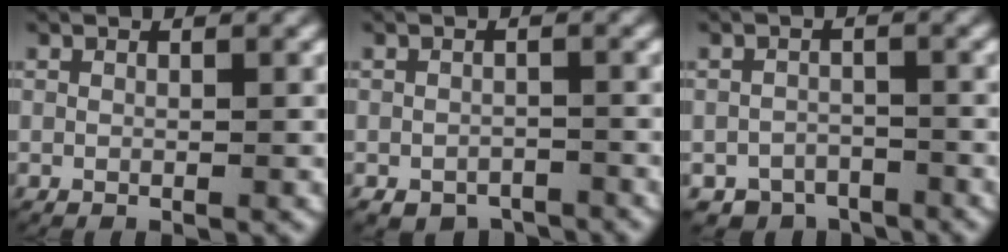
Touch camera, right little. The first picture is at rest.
{"total": 4.0, "force": [-3.2, 2.3, 0.7], "torque": [0.004, -0.012, -0.051]}
{"total": 5.9, "force": [-5.0, 3.2, 0.3], "torque": [0.020, -0.013, -0.088]}